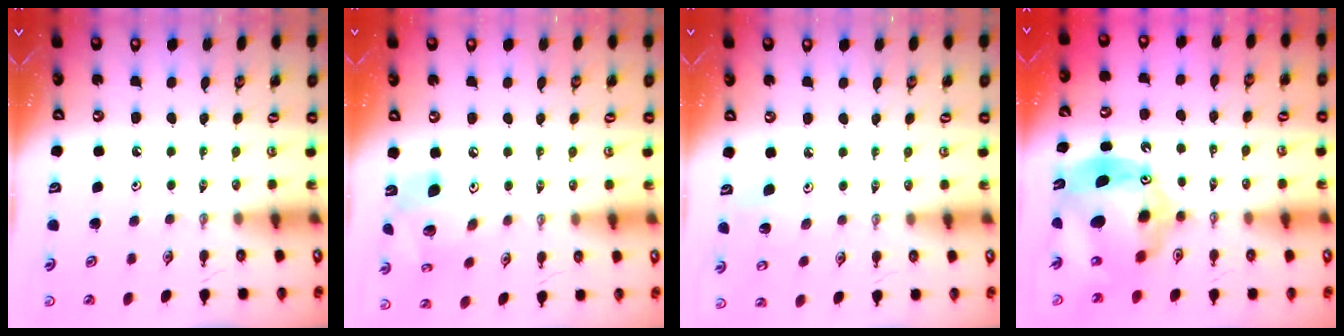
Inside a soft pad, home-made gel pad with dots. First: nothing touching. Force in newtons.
{"total": 15.1, "press": 14.8, "slide": 2.7}
{"total": 4.8, "press": 4.7, "slide": 0.6}
{"total": 16.8, "press": 16.7, "slide": 1.8}